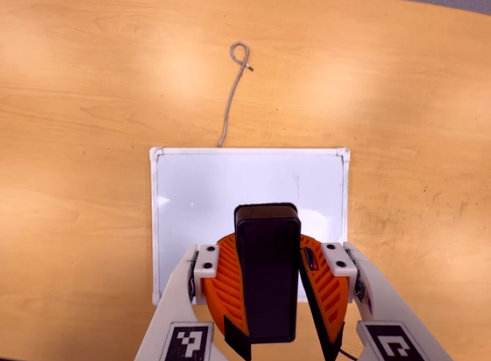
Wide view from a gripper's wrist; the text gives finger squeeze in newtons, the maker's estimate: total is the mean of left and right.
{"total": 10.4, "left": 10.2, "right": 10.6}